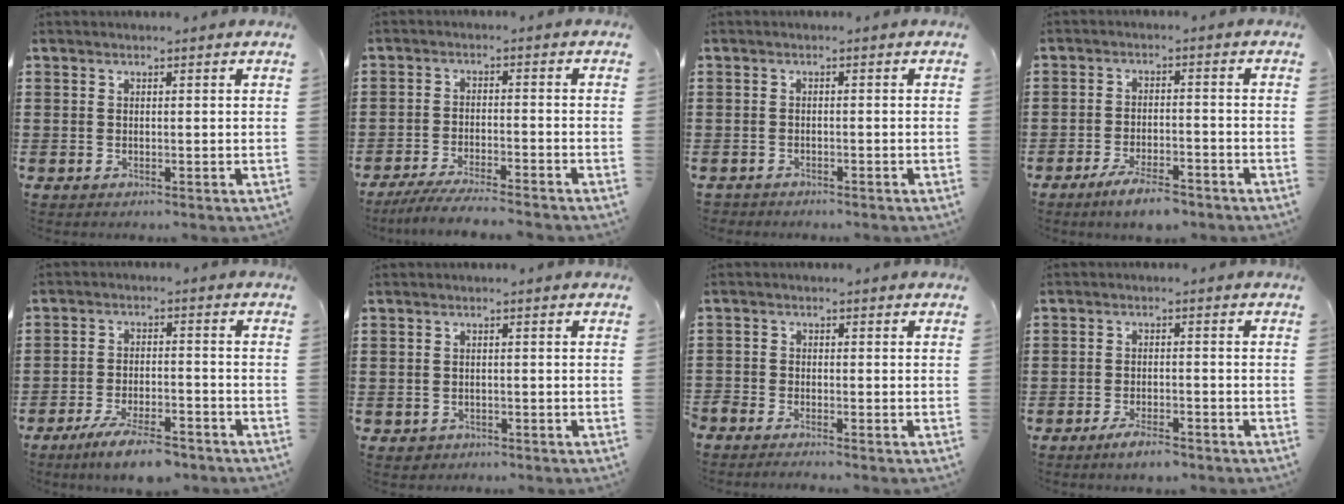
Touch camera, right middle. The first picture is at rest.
{"total": 4.5, "force": [-4.2, -0.2, 1.6], "torque": [-0.039, -0.012, -0.083]}
{"total": 0.8, "force": [-0.8, 0.1, -0.2], "torque": [0.000, 0.001, -0.018]}
{"total": 4.7, "force": [-3.8, 0.8, 2.5], "torque": [-0.055, -0.003, -0.074]}
{"total": 6.3, "force": [-5.2, 0.9, 3.5], "torque": [-0.073, -0.007, -0.097]}
{"total": 0.7, "force": [-0.4, 0.5, 0.0], "torque": [-0.003, 0.001, -0.011]}
{"total": 2.1, "force": [-2.1, 0.2, 0.1], "torque": [-0.013, -0.002, -0.046]}
{"total": 3.1, "force": [-2.5, 0.6, 1.8], "torque": [-0.029, 0.006, -0.046]}